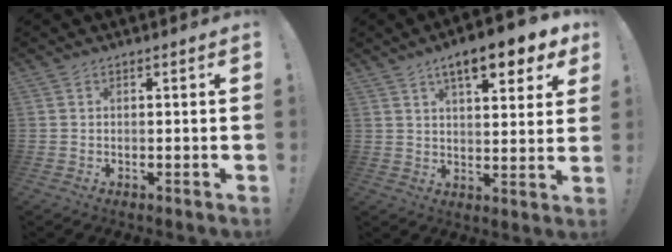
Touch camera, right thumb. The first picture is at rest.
{"total": 11.5, "force": [6.8, 3.3, 8.6], "torque": [-0.119, -0.038, 0.109]}